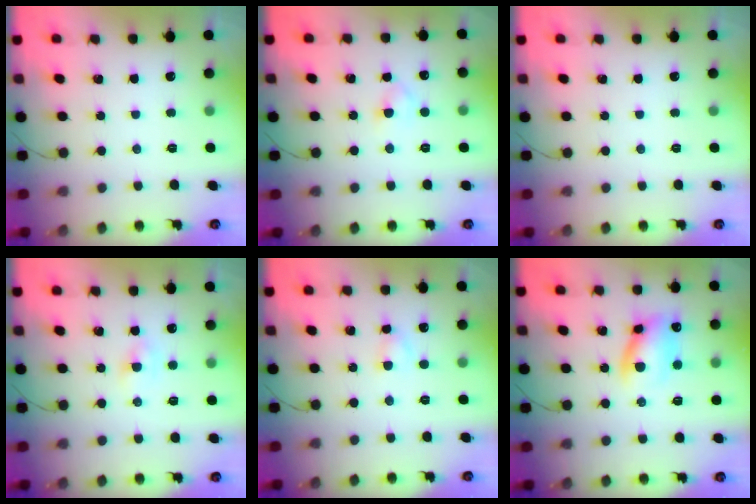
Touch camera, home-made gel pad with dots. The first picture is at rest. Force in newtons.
{"total": 2.8, "press": 2.5, "slide": 1.2}
{"total": 0.0}
{"total": 1.8, "press": 1.7, "slide": 0.7}
{"total": 2.8, "press": 2.6, "slide": 1.1}
{"total": 11.1, "press": 10.9, "slide": 2.0}